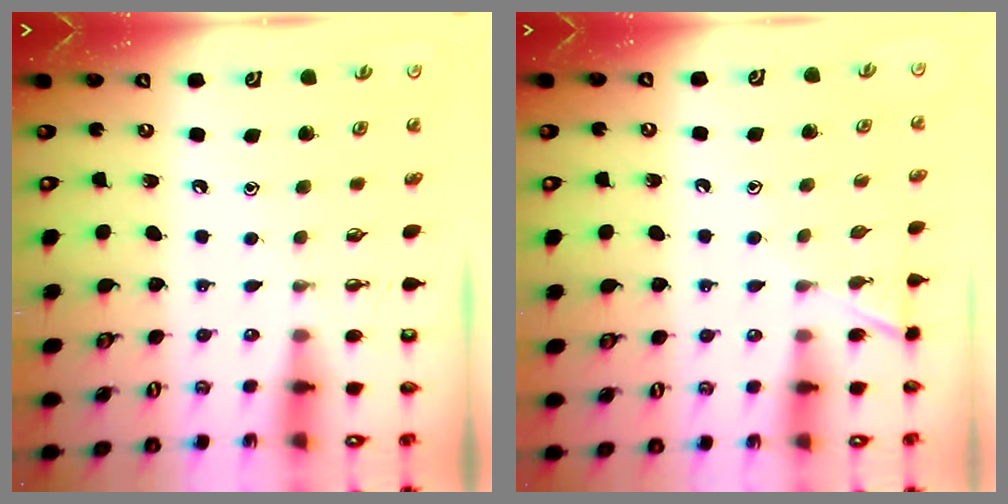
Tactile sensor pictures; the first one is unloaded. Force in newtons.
{"total": 6.3, "press": 6.3, "slide": 0.6}